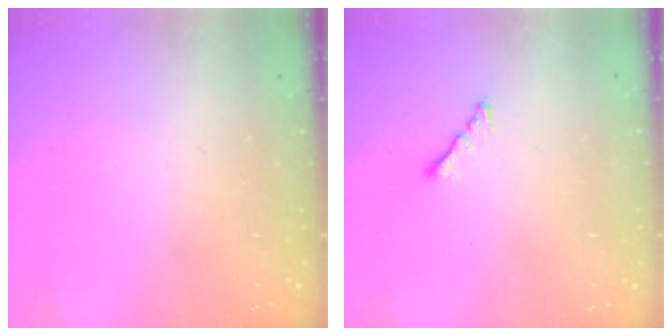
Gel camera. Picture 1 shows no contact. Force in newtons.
{"total": 2.3, "press": 2.2, "slide": 0.7}